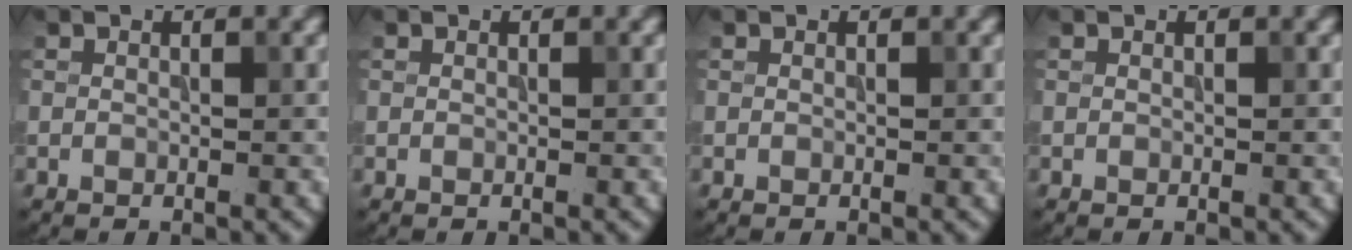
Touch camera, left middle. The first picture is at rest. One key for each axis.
{"total": 0.0}
{"total": 0.0}
{"total": 0.0}